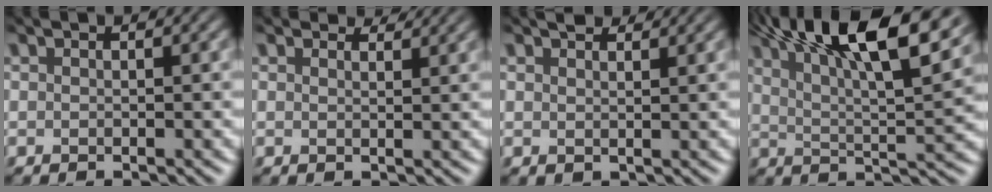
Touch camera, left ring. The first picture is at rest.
{"total": 2.4, "force": [2.2, 0.8, 0.6], "torque": [-0.015, 0.002, 0.027]}
{"total": 2.2, "force": [1.7, 1.2, 0.8], "torque": [-0.017, 0.002, 0.029]}
{"total": 12.8, "force": [7.1, 3.8, 10.0], "torque": [-0.151, 0.016, 0.111]}